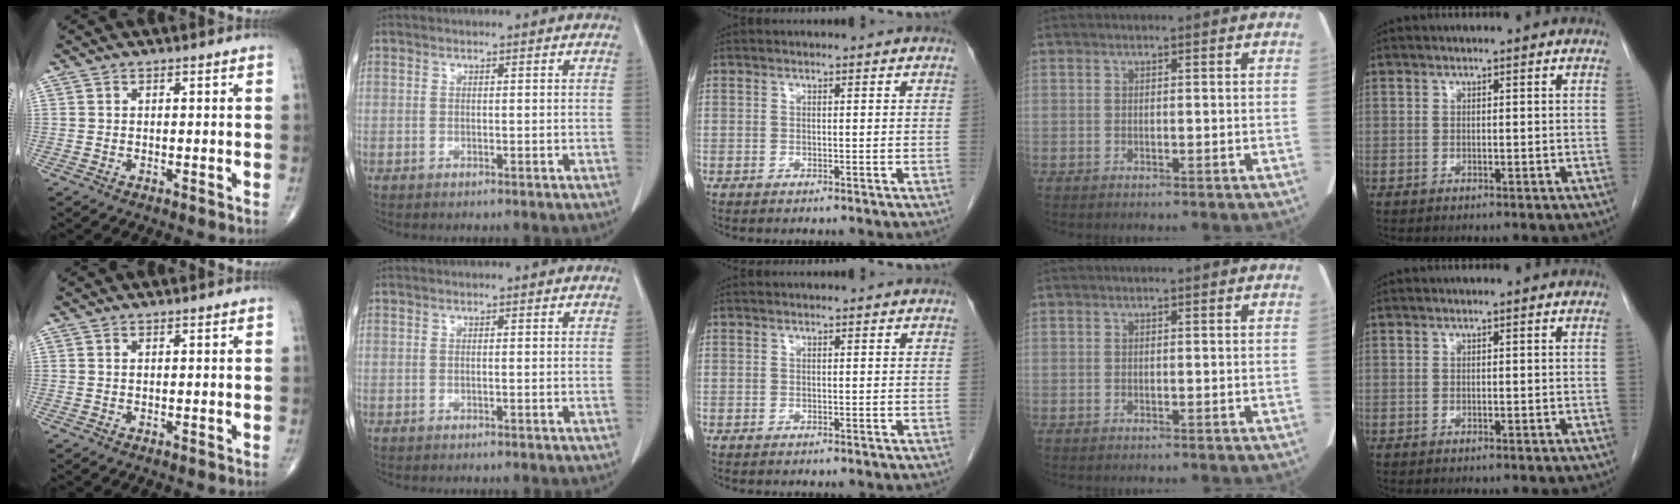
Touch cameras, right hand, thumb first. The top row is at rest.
{}